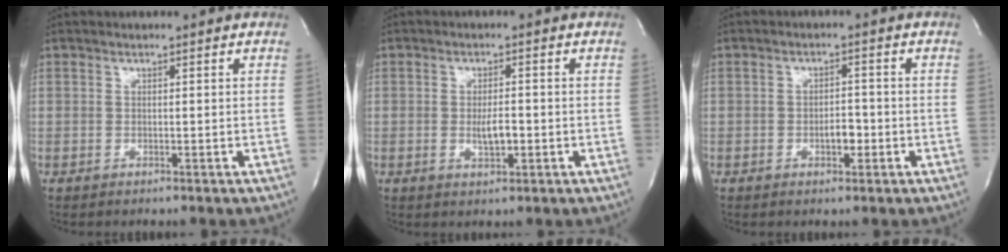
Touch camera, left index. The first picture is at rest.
{"total": 3.1, "force": [-0.8, 0.9, 2.9], "torque": [-0.056, -0.004, -0.010]}
{"total": 2.8, "force": [-1.2, 1.2, 2.2], "torque": [-0.034, 0.001, -0.016]}